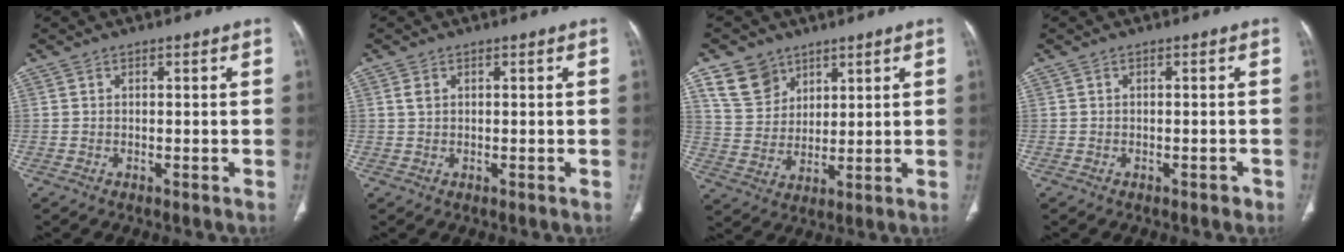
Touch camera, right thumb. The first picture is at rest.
{"total": 1.3, "force": [0.6, 0.8, 0.8], "torque": [-0.014, 0.006, 0.015]}
{"total": 8.7, "force": [5.6, 6.3, 2.3], "torque": [-0.015, -0.026, 0.120]}
{"total": 1.0, "force": [-0.7, 0.5, 0.5], "torque": [-0.008, 0.000, -0.008]}